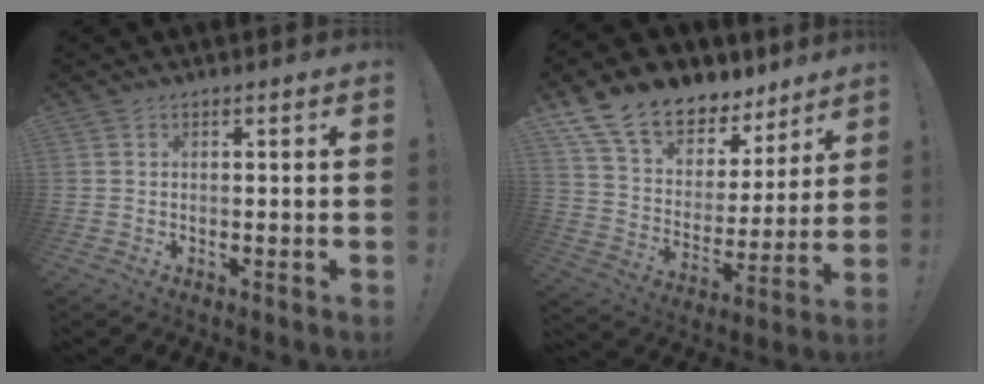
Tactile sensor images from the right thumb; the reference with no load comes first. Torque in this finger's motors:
{"motor_torque": [0.26, 1.45, 0.35, 0.23, 0.14]}